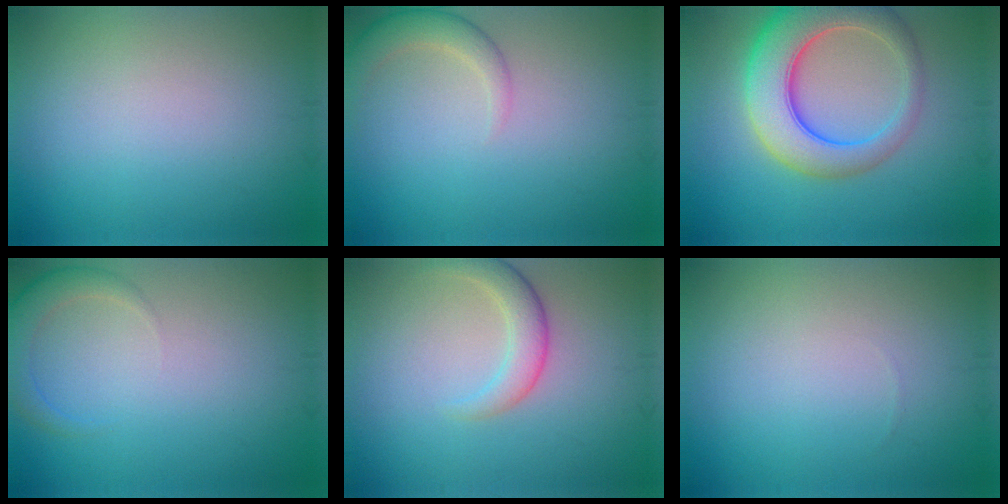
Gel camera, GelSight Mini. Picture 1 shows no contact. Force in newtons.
{"total": 2.5, "press": 2.5, "slide": 0.2}
{"total": 8.2, "press": 8.2, "slide": 0.5}
{"total": 2.3, "press": 2.3, "slide": 0.1}
{"total": 2.7, "press": 2.7, "slide": 0.2}
{"total": 0.0}